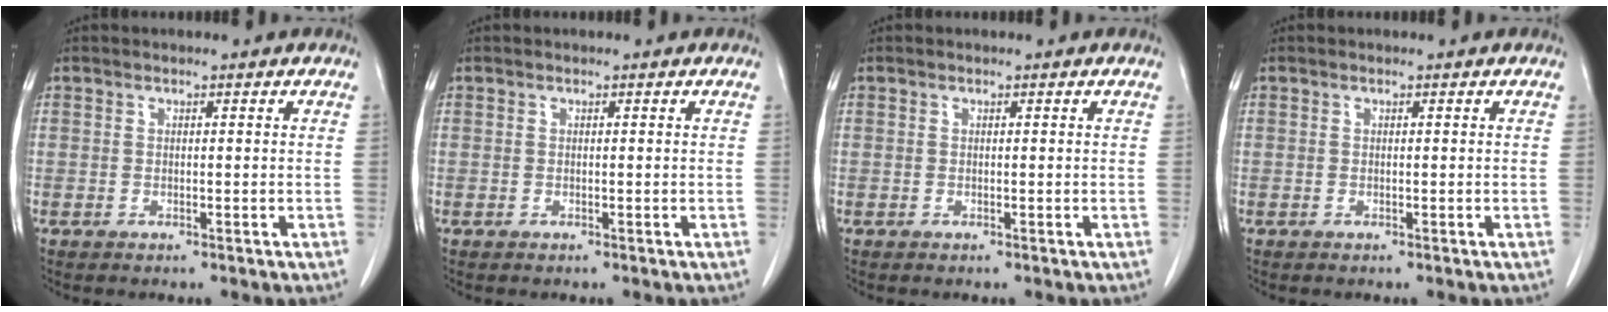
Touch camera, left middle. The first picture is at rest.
{"total": 0.0}
{"total": 0.0}
{"total": 0.0}